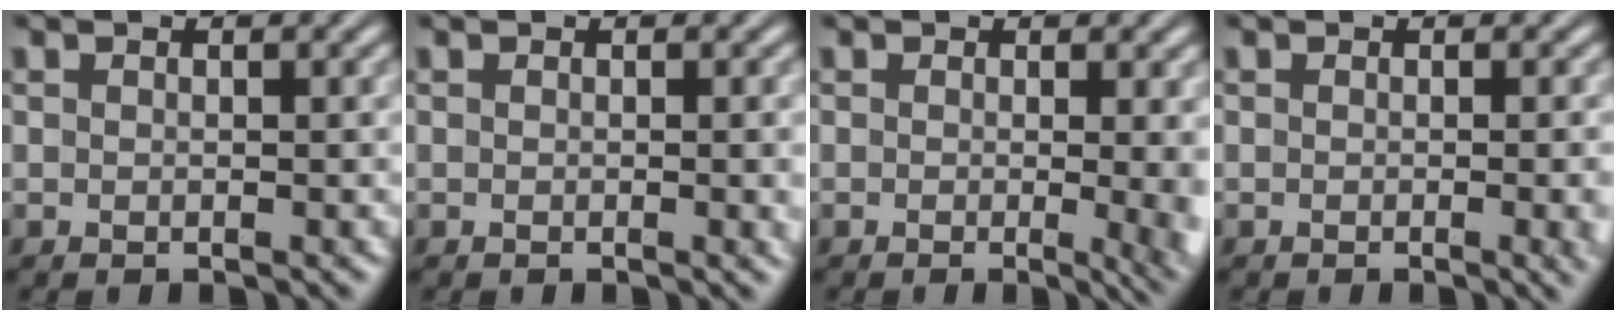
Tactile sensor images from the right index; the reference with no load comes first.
{"total": 0.6, "force": [0.0, -0.1, 0.6], "torque": [-0.009, -0.001, 0.000]}
{"total": 3.9, "force": [-0.5, 0.8, 3.8], "torque": [-0.036, -0.008, -0.011]}
{"total": 1.4, "force": [-0.2, -0.1, 1.4], "torque": [-0.015, 0.002, -0.007]}